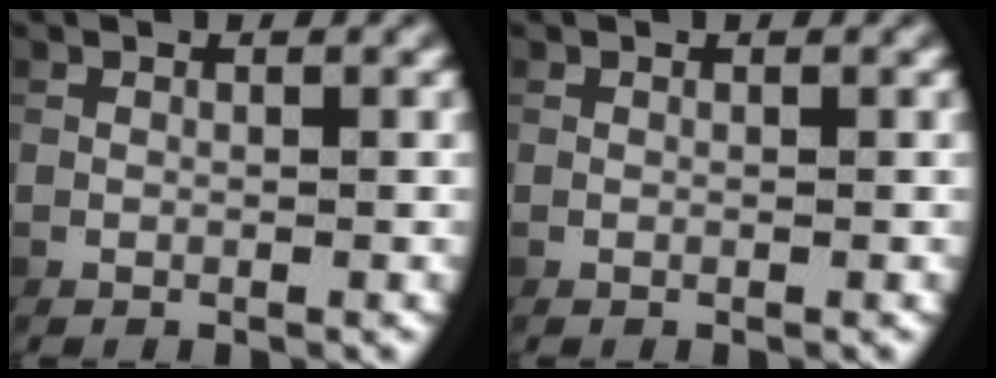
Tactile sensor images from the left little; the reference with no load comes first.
{"total": 0.0}